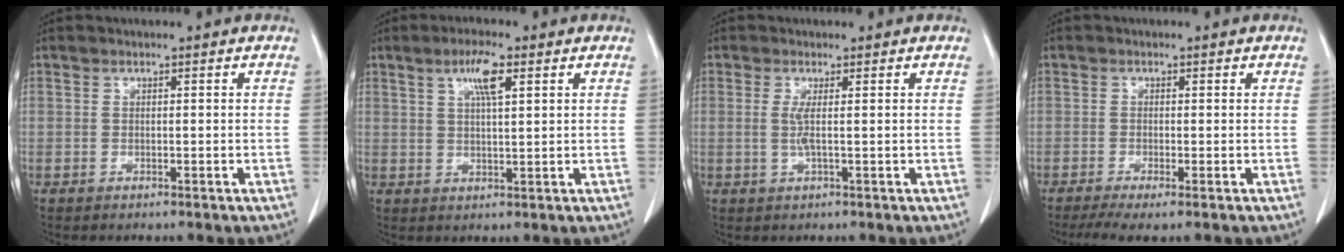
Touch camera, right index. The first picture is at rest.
{"total": 5.0, "force": [2.4, 0.7, 4.4], "torque": [-0.081, 0.003, 0.042]}
{"total": 2.1, "force": [0.1, -0.2, 2.1], "torque": [-0.051, -0.003, 0.002]}
{"total": 3.4, "force": [-2.1, 0.6, 2.5], "torque": [-0.045, -0.009, -0.036]}